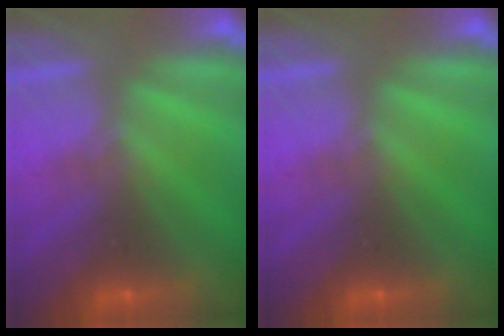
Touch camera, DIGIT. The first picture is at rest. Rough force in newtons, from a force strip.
{"total": 0.0}